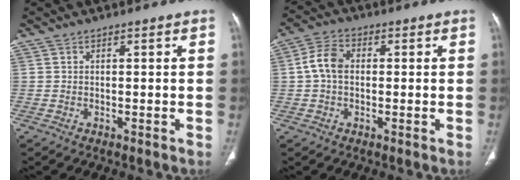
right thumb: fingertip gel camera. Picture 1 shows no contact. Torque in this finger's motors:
{"motor_torque": [-0.27, 0.30, 0.52, -0.53, 0.09]}